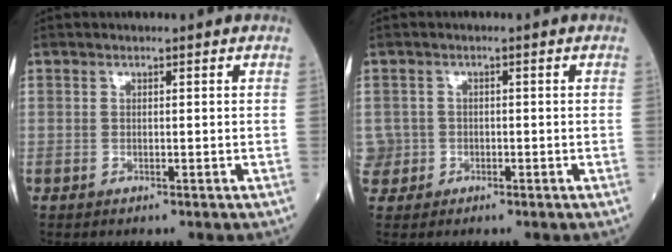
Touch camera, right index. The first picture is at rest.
{"total": 2.7, "force": [-0.5, 2.7, -0.2], "torque": [0.013, 0.010, -0.011]}